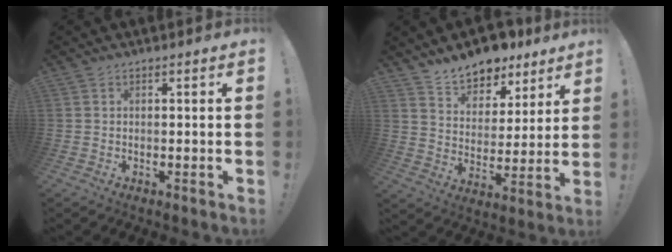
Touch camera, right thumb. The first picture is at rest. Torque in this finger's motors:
{"motor_torque": [0.70, 0.82, 0.16, 0.14, 0.02]}